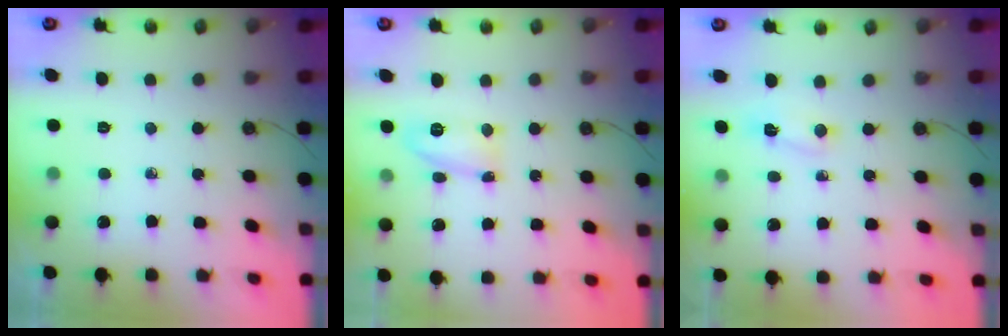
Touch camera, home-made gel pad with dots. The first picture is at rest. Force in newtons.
{"total": 22.7, "press": 10.7, "slide": 20.0}
{"total": 2.4, "press": 2.1, "slide": 1.1}